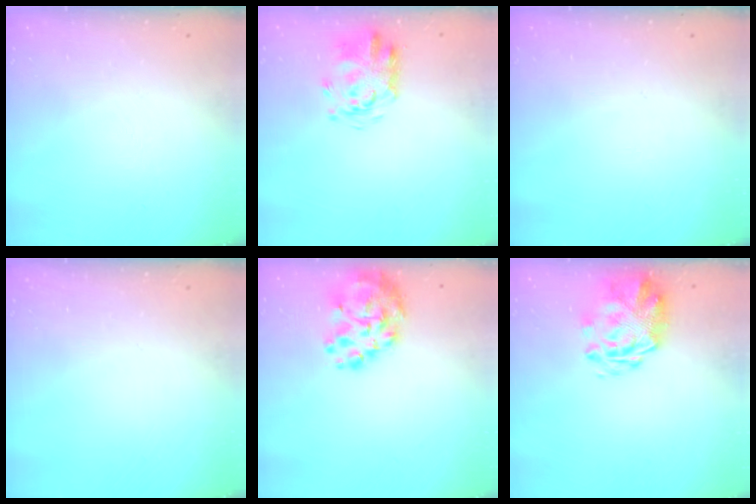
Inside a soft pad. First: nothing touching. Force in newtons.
{"total": 3.4, "press": 3.3, "slide": 0.8}
{"total": 0.0}
{"total": 0.0}
{"total": 12.7, "press": 12.2, "slide": 3.6}
{"total": 3.3, "press": 2.9, "slide": 1.6}